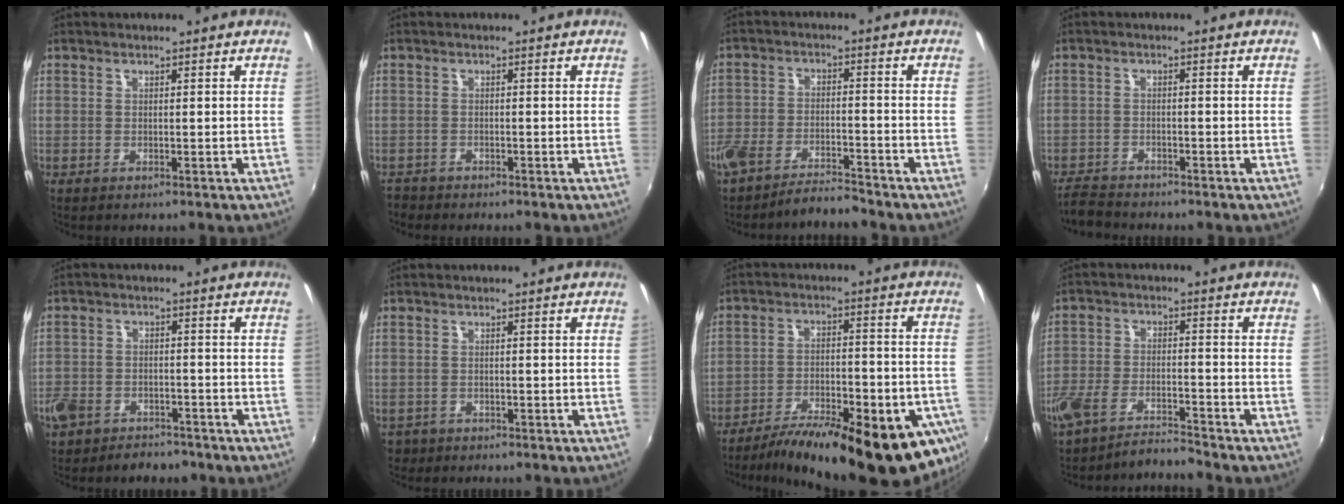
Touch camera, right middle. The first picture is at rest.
{"total": 2.2, "force": [-2.0, 0.9, 0.0], "torque": [-0.010, -0.007, -0.040]}
{"total": 6.9, "force": [-6.3, 1.3, 2.3], "torque": [-0.065, 0.001, -0.112]}
{"total": 4.1, "force": [-4.0, 0.7, 0.4], "torque": [-0.028, -0.014, -0.080]}
{"total": 10.3, "force": [-6.8, 6.8, 3.5], "torque": [-0.111, 0.010, -0.103]}
{"total": 2.9, "force": [-1.8, 2.2, 0.7], "torque": [-0.022, -0.008, -0.028]}
{"total": 27.2, "force": [-17.9, 8.2, 18.8], "torque": [-0.295, -0.048, -0.248]}
{"total": 6.5, "force": [-6.2, 0.6, 1.8], "torque": [-0.054, 0.006, -0.118]}